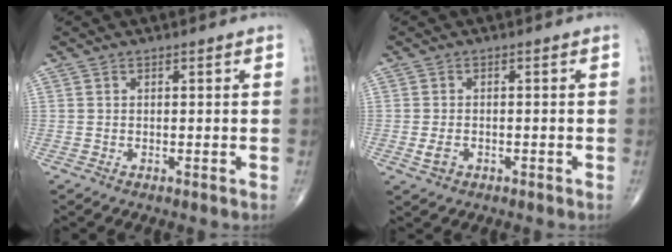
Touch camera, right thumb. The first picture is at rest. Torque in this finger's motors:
{"motor_torque": [-0.24, -0.19, 0.06, 0.33, 0.02]}